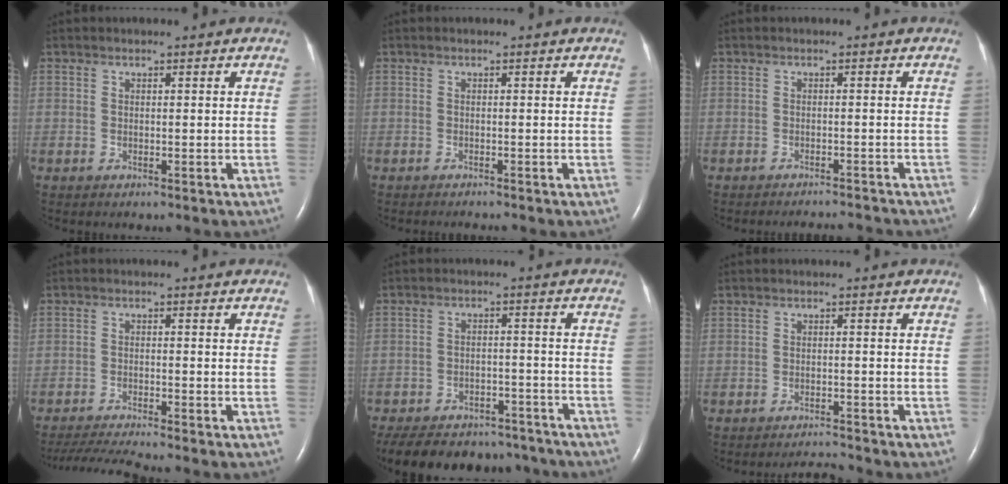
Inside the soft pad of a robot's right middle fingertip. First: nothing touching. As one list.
[{"total": 1.4, "force": [-1.3, -0.3, 0.4], "torque": [-0.004, -0.001, -0.016]}, {"total": 4.6, "force": [-4.6, 0.0, 0.4], "torque": [-0.006, -0.007, -0.058]}, {"total": 6.5, "force": [-6.0, -1.3, 2.3], "torque": [-0.041, -0.021, -0.105]}, {"total": 19.3, "force": [-16.4, 7.6, 6.8], "torque": [-0.165, -0.008, -0.217]}, {"total": 2.4, "force": [-2.3, -0.7, -0.3], "torque": [-0.002, -0.015, -0.034]}]